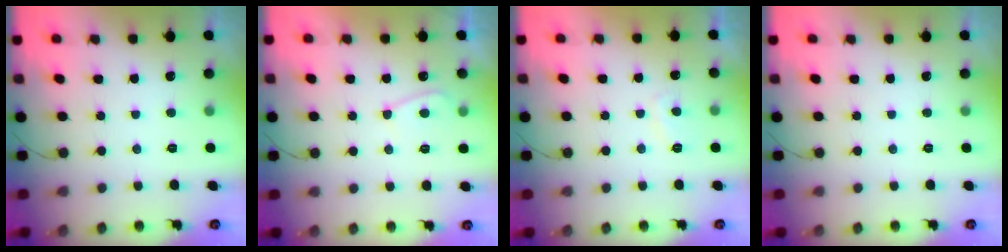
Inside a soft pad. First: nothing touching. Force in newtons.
{"total": 5.0, "press": 4.9, "slide": 0.7}
{"total": 3.4, "press": 3.3, "slide": 0.8}
{"total": 0.0}